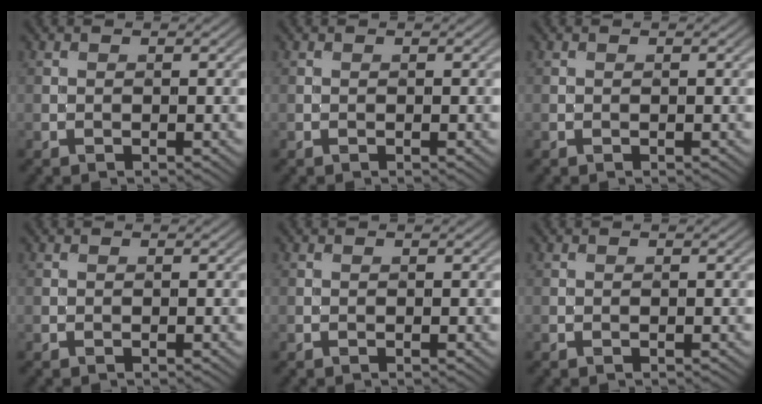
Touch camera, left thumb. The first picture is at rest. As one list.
[{"total": 0.0}, {"total": 0.0}, {"total": 0.0}, {"total": 0.0}, {"total": 0.0}]